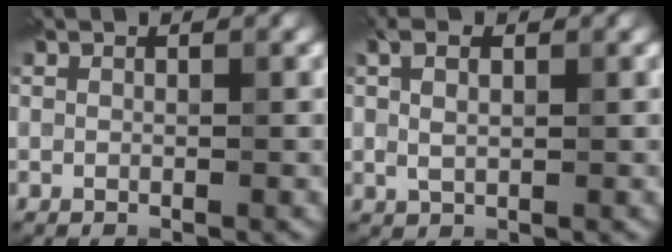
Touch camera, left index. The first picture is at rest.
{"total": 2.9, "force": [0.9, 1.5, 2.3], "torque": [-0.055, 0.001, 0.018]}